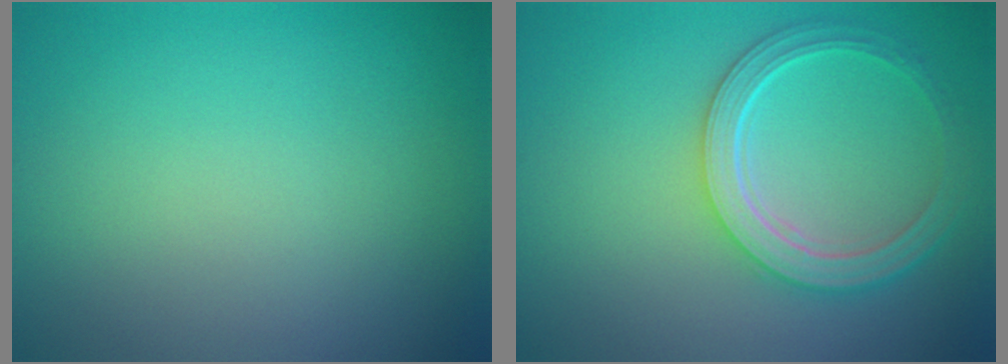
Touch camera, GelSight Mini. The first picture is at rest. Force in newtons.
{"total": 4.9, "press": 3.8, "slide": 3.0}